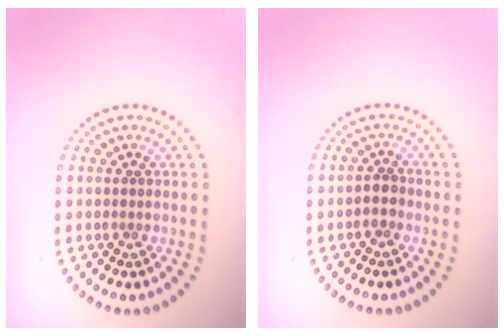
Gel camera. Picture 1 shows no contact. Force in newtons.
{"total": 1.6, "press": 1.3, "slide": 0.9}